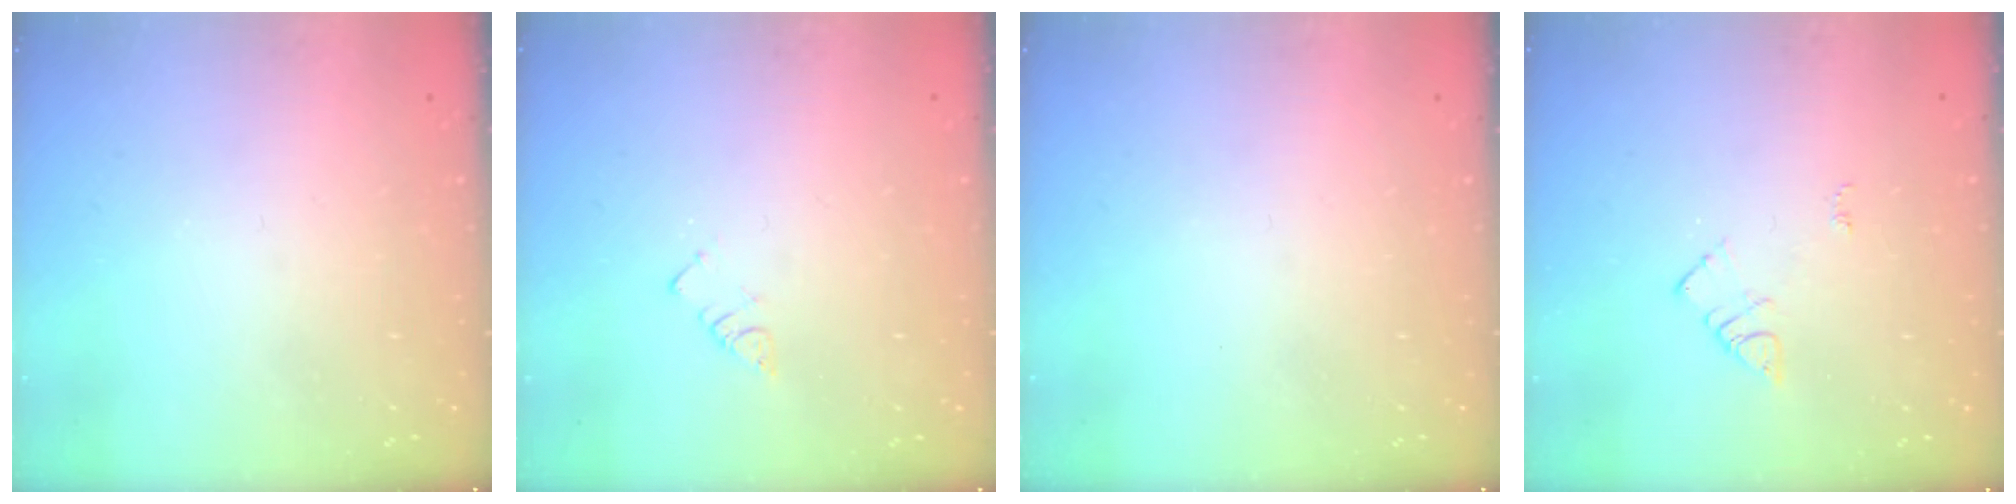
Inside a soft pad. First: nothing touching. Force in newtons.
{"total": 2.3, "press": 2.3, "slide": 0.4}
{"total": 0.0}
{"total": 6.3, "press": 6.3, "slide": 0.6}